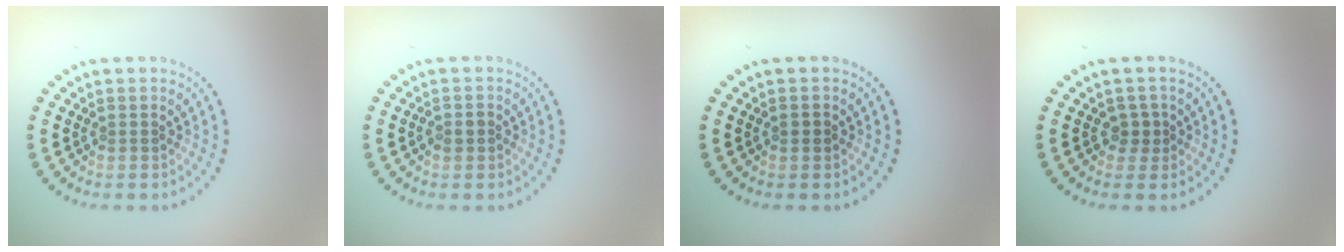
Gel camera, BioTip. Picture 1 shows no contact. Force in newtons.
{"total": 1.1, "press": 1.1, "slide": 0.1}
{"total": 0.8, "press": 0.8, "slide": 0.3}
{"total": 1.2, "press": 1.1, "slide": 0.5}